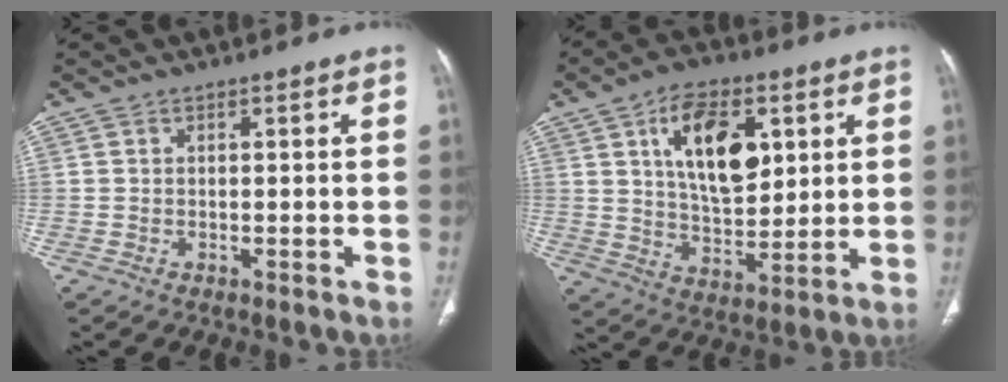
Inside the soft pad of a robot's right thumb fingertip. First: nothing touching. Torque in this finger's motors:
{"motor_torque": [0.65, 4.36, 0.08, 0.13, 0.20]}